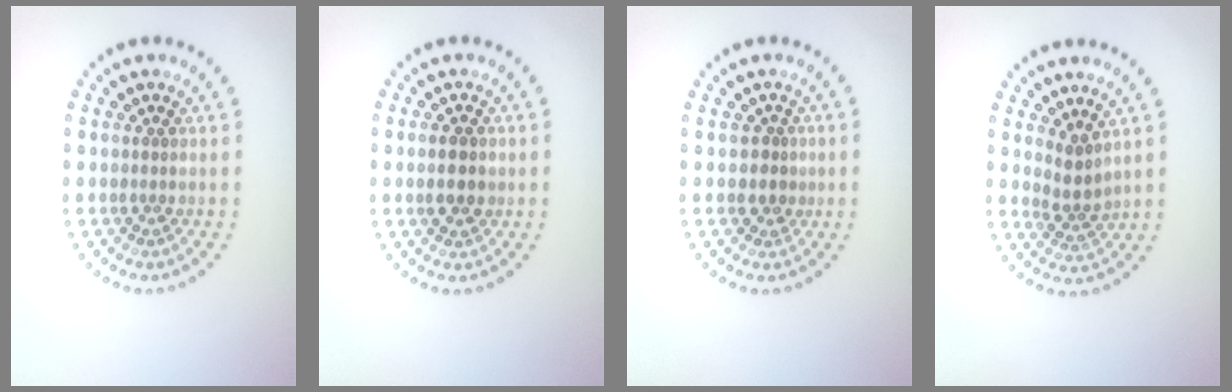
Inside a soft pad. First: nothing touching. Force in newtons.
{"total": 2.7, "press": 2.7, "slide": 0.1}
{"total": 1.2, "press": 0.9, "slide": 0.8}
{"total": 2.2, "press": 1.4, "slide": 1.6}